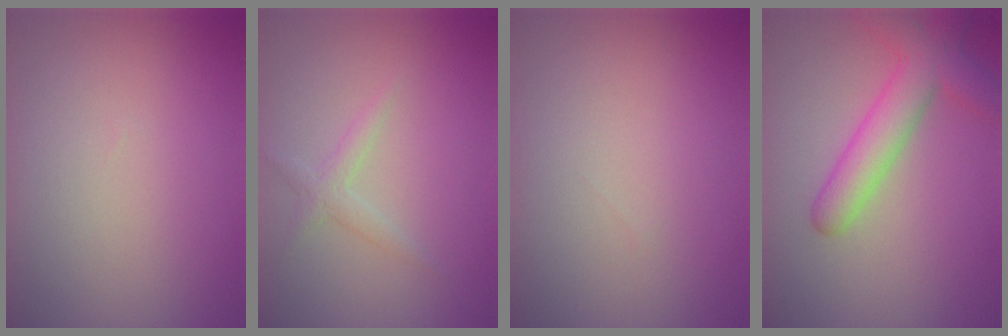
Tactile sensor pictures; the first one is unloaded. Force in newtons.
{"total": 1.5, "press": 1.5, "slide": 0.0}
{"total": 0.0}
{"total": 4.9, "press": 4.9, "slide": 0.3}